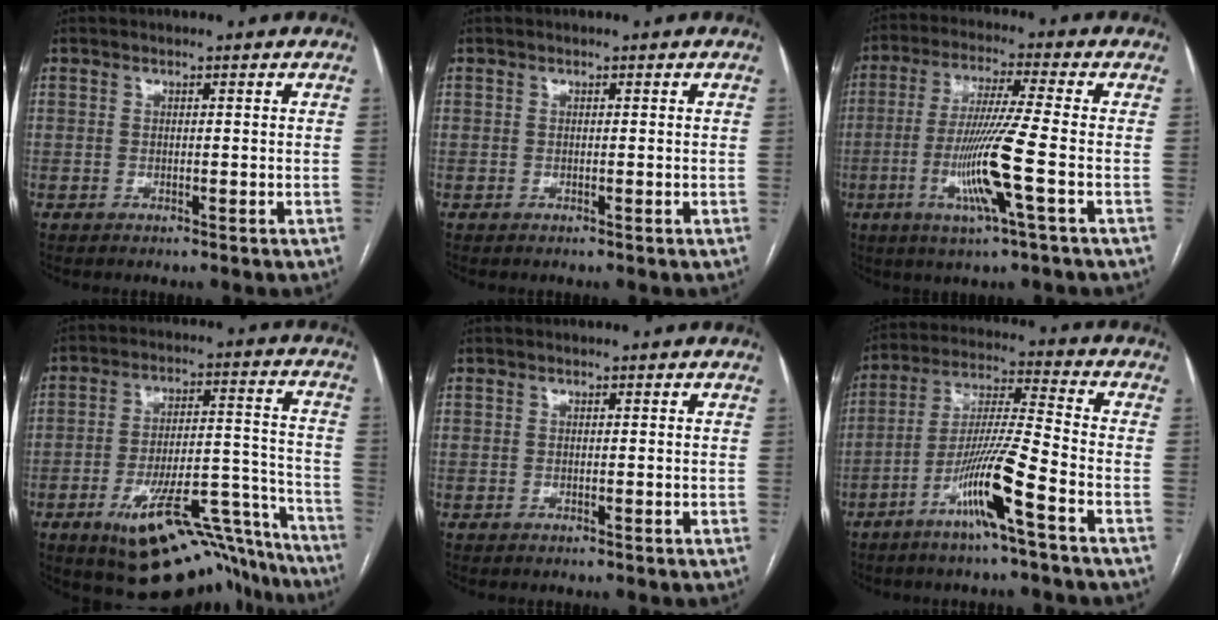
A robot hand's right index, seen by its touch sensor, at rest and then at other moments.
{"total": 0.0}
{"total": 11.1, "force": [-3.1, -1.2, 10.6], "torque": [-0.212, -0.016, -0.063]}
{"total": 20.4, "force": [-15.8, 6.4, 11.2], "torque": [-0.096, 0.057, -0.224]}
{"total": 0.0}
{"total": 11.3, "force": [-5.9, -0.8, 9.6], "torque": [-0.185, -0.004, -0.114]}